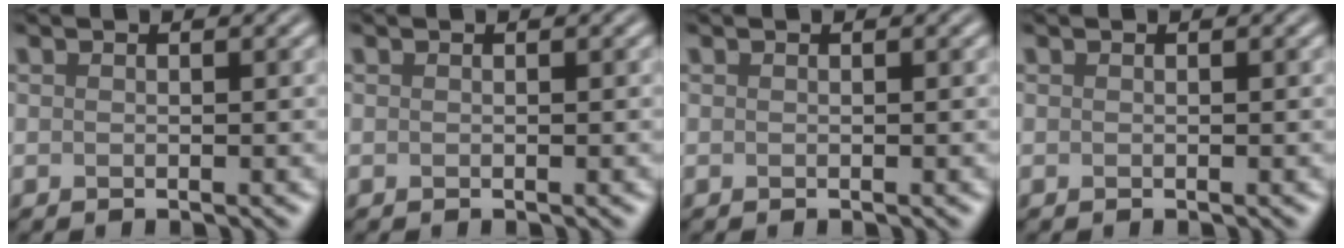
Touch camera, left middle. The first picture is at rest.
{"total": 0.0}
{"total": 0.0}
{"total": 0.0}